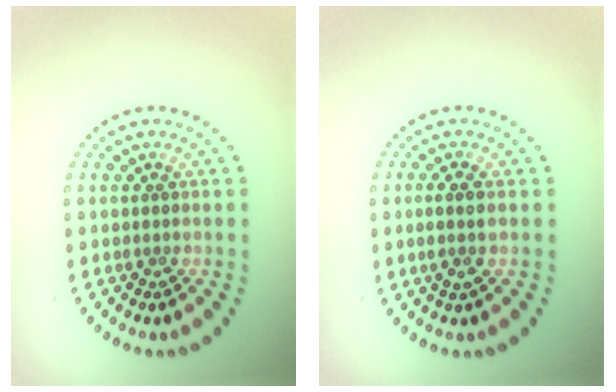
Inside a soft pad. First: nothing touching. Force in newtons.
{"total": 1.7, "press": 1.4, "slide": 0.9}